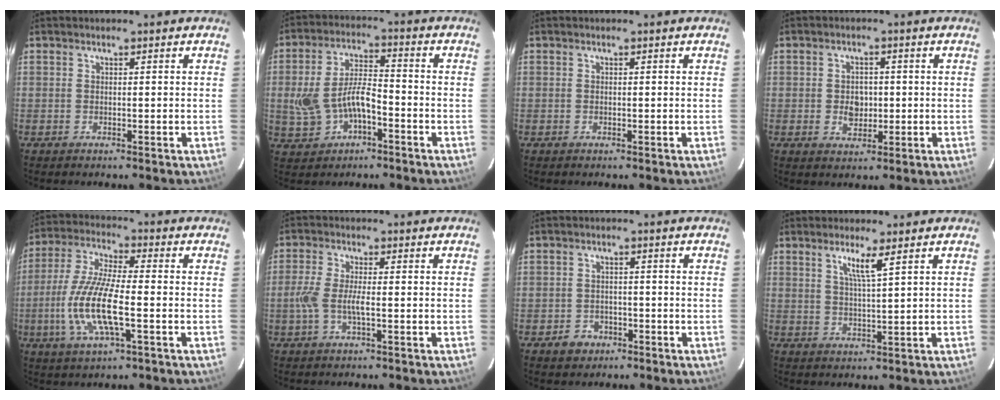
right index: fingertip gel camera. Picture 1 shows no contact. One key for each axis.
{"total": 9.7, "fx": -3.0, "fy": 5.0, "fz": 7.7, "tx": -0.164, "ty": 0.010, "tz": -0.043}
{"total": 0.0}
{"total": 4.1, "fx": -0.4, "fy": 3.3, "fz": 2.4, "tx": -0.040, "ty": 0.004, "tz": -0.003}
{"total": 13.6, "fx": -3.3, "fy": 3.2, "fz": 12.8, "tx": -0.268, "ty": -0.009, "tz": -0.066}
{"total": 5.3, "fx": -1.2, "fy": 1.2, "fz": 5.0, "tx": -0.109, "ty": -0.001, "tz": -0.025}
{"total": 3.8, "fx": -2.0, "fy": 3.2, "fz": 0.5, "tx": -0.019, "ty": 0.011, "tz": -0.028}
{"total": 4.1, "fx": 2.3, "fy": -0.4, "fz": 3.4, "tx": -0.065, "ty": -0.005, "tz": 0.042}